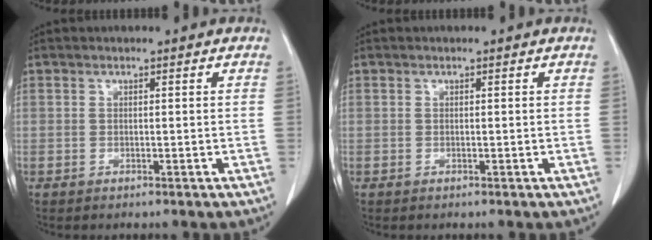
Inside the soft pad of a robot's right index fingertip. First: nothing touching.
{"total": 0.0}